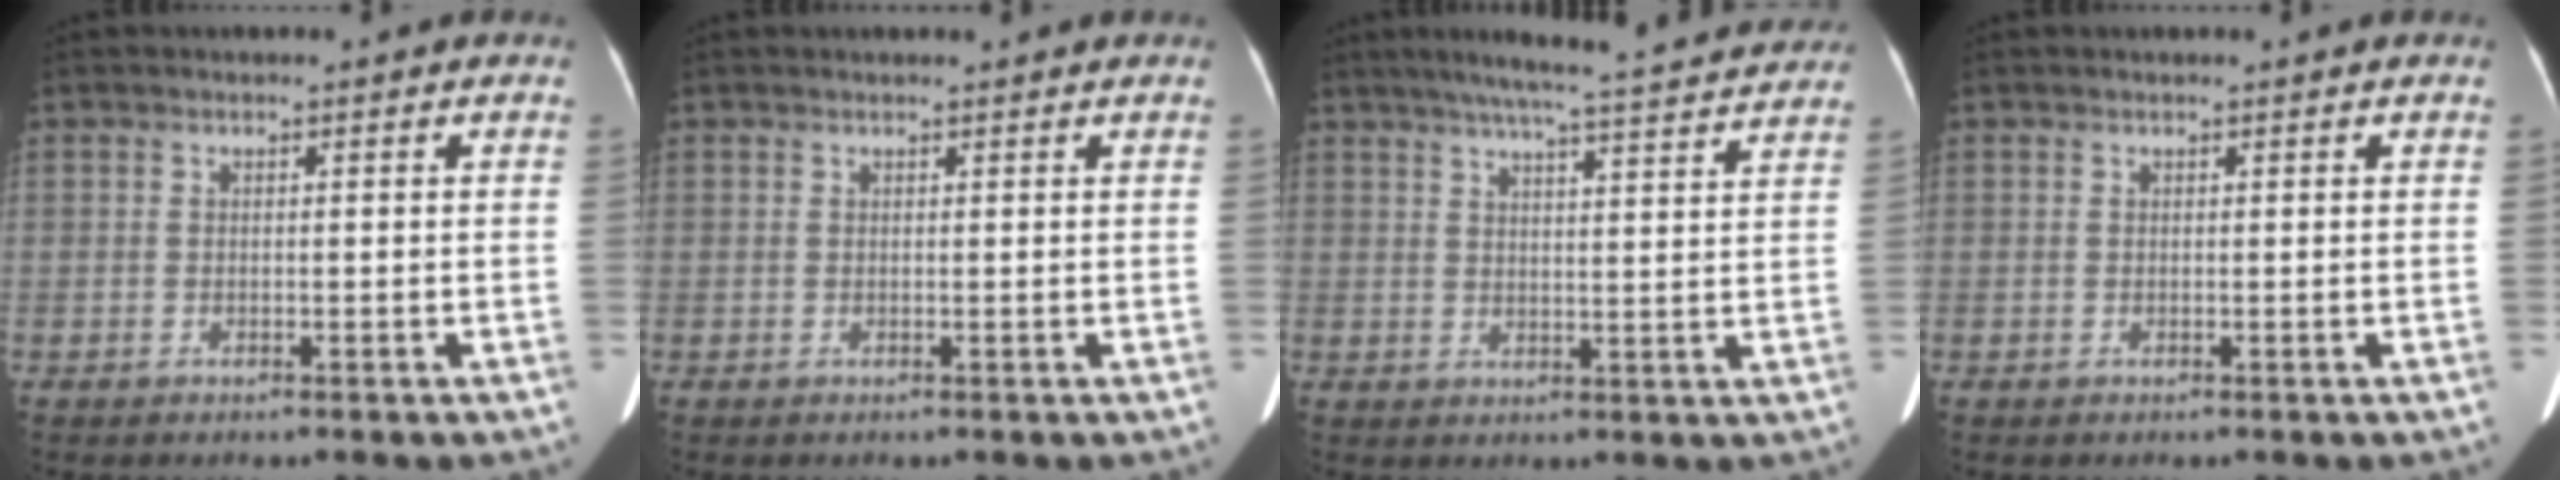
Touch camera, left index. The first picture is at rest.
{"total": 2.8, "force": [2.7, 0.2, 0.9], "torque": [-0.008, 0.023, 0.034]}
{"total": 17.5, "force": [15.6, 0.6, 7.8], "torque": [-0.121, 0.018, 0.198]}
{"total": 1.1, "force": [1.1, 0.0, 0.4], "torque": [-0.006, 0.020, 0.018]}